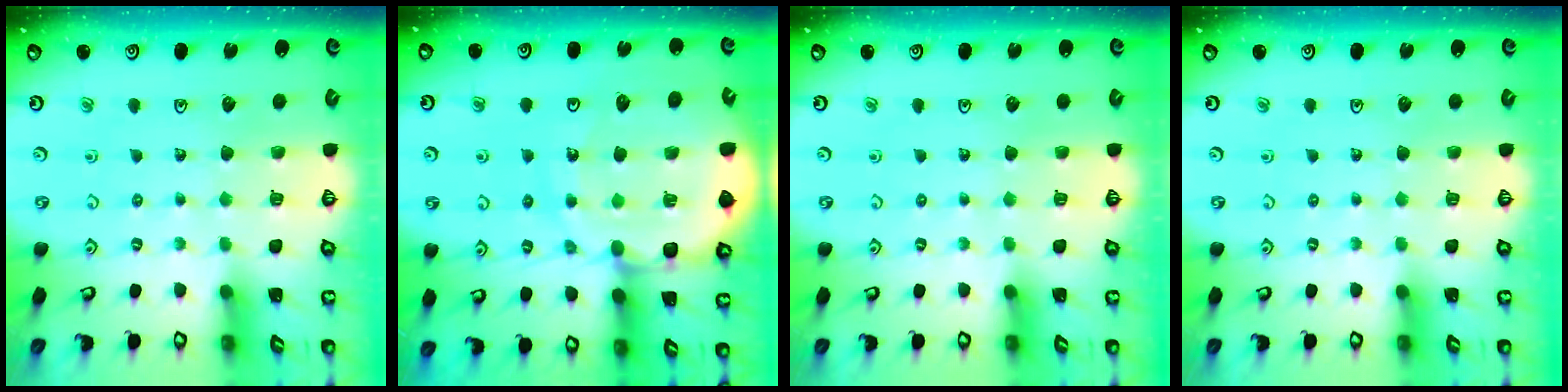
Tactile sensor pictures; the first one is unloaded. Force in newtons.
{"total": 16.2, "press": 16.1, "slide": 2.0}
{"total": 0.0}
{"total": 0.0}